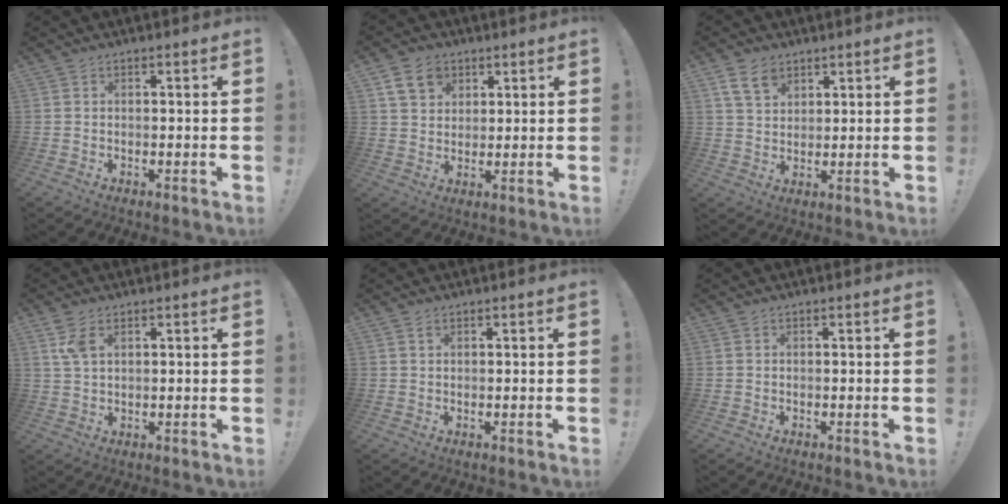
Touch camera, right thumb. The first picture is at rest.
{"total": 8.2, "force": [4.2, 6.3, 3.2], "torque": [-0.045, -0.014, 0.082]}
{"total": 7.3, "force": [4.4, 4.7, 3.4], "torque": [-0.060, -0.013, 0.086]}
{"total": 4.8, "force": [2.4, 2.1, 3.5], "torque": [-0.064, -0.005, 0.044]}
{"total": 0.9, "force": [0.5, 0.3, 0.6], "torque": [-0.008, -0.001, 0.009]}
{"total": 0.0}